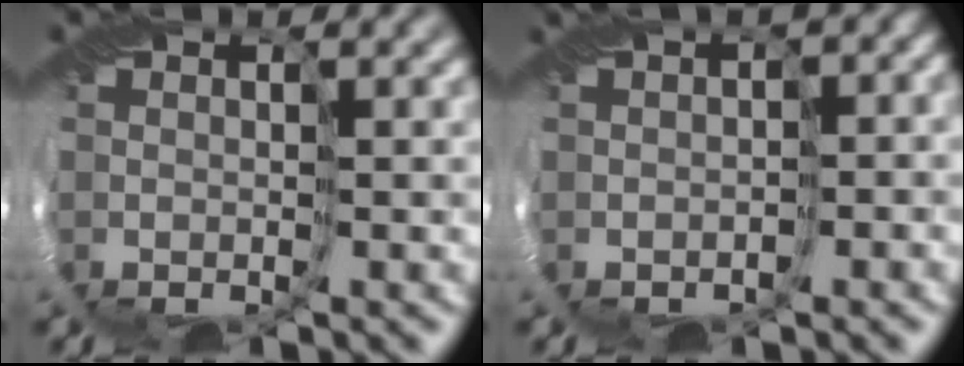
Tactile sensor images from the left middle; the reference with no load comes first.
{"total": 4.6, "force": [0.9, 2.5, 3.8], "torque": [-0.051, 0.020, 0.017]}